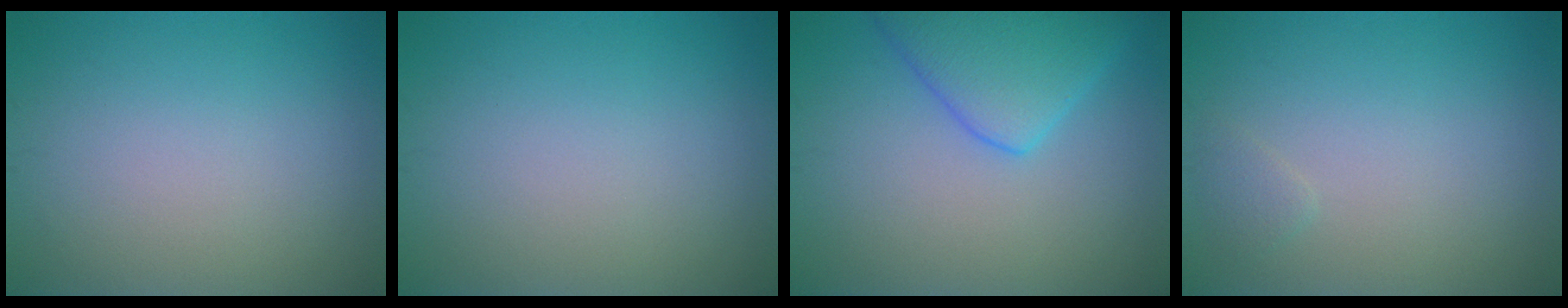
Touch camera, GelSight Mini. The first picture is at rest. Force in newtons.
{"total": 0.0}
{"total": 5.2, "press": 5.2, "slide": 0.4}
{"total": 0.8, "press": 0.8, "slide": 0.1}